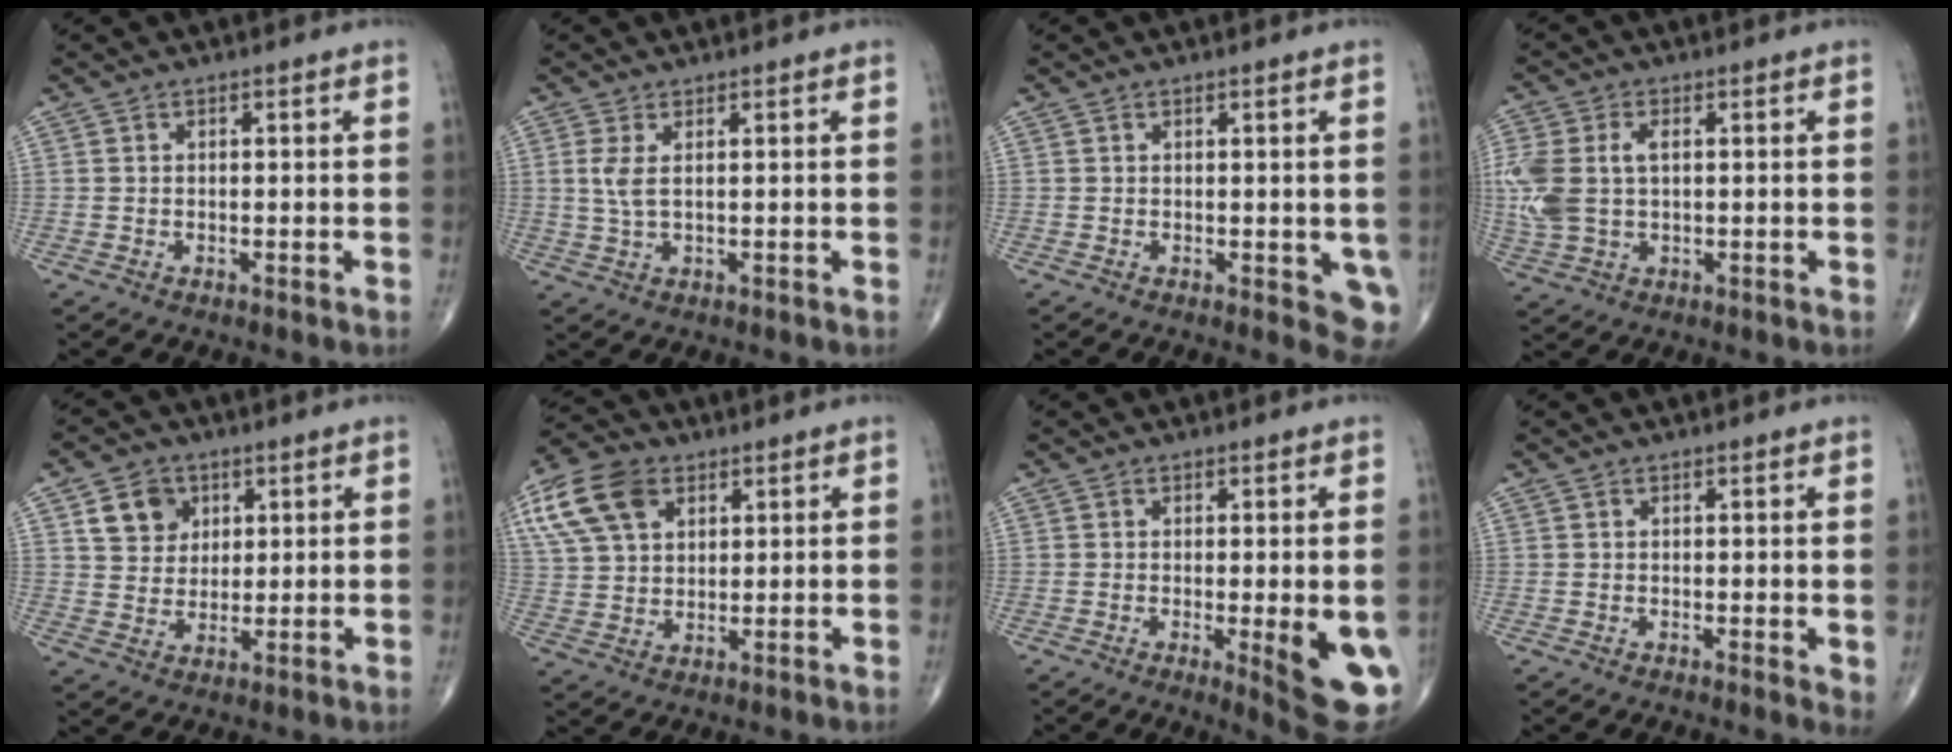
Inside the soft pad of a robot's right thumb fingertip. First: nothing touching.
{"total": 2.9, "force": [0.7, 0.8, 2.7], "torque": [-0.075, -0.006, 0.020]}
{"total": 5.2, "force": [-0.5, 2.2, 4.7], "torque": [-0.032, -0.007, -0.005]}
{"total": 10.7, "force": [1.1, 6.7, 8.2], "torque": [-0.210, 0.012, 0.028]}
{"total": 7.5, "force": [3.2, 6.2, 2.8], "torque": [-0.019, -0.013, 0.056]}
{"total": 14.3, "force": [6.4, 9.3, 8.8], "torque": [-0.180, 0.000, 0.122]}
{"total": 10.4, "force": [-2.1, 2.4, 9.9], "torque": [-0.121, -0.022, -0.023]}
{"total": 2.1, "force": [0.6, 0.8, 1.9], "torque": [-0.027, -0.009, 0.008]}